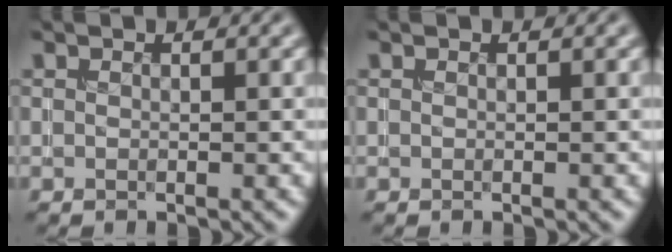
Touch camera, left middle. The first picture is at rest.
{"total": 0.0}